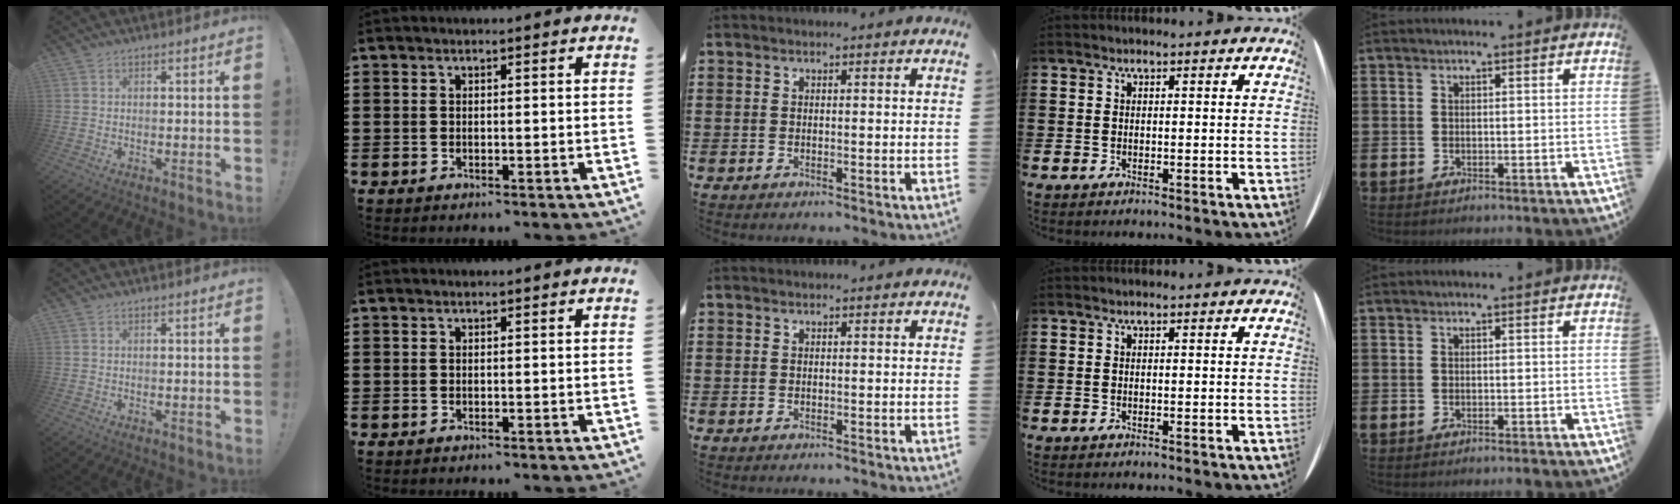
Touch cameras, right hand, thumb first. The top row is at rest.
{}